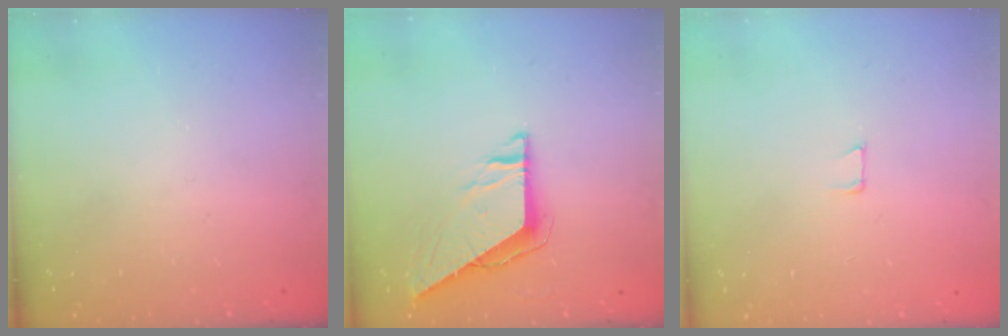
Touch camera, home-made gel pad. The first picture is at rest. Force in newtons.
{"total": 7.2, "press": 7.2, "slide": 0.5}
{"total": 4.0, "press": 4.0, "slide": 0.3}